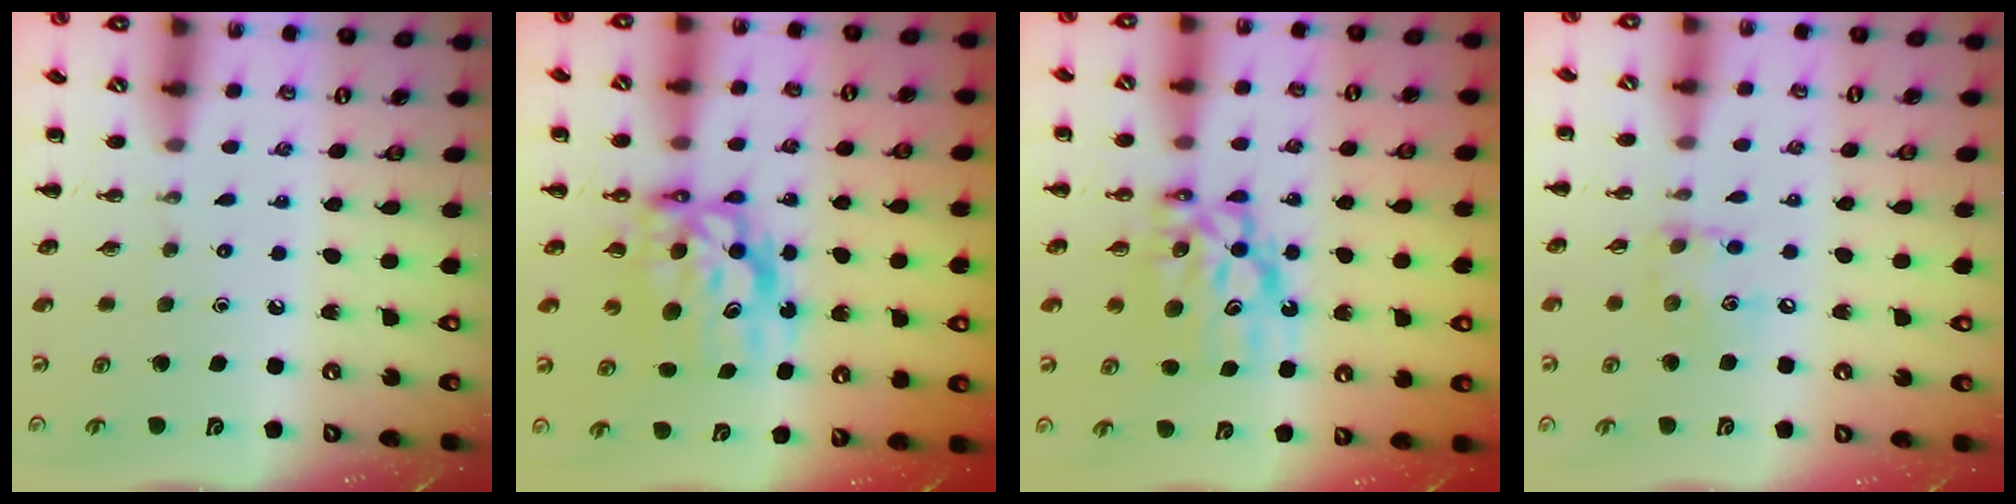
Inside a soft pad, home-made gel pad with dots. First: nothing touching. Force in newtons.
{"total": 9.7, "press": 9.3, "slide": 2.7}
{"total": 9.0, "press": 8.7, "slide": 2.4}
{"total": 8.2, "press": 8.1, "slide": 0.6}